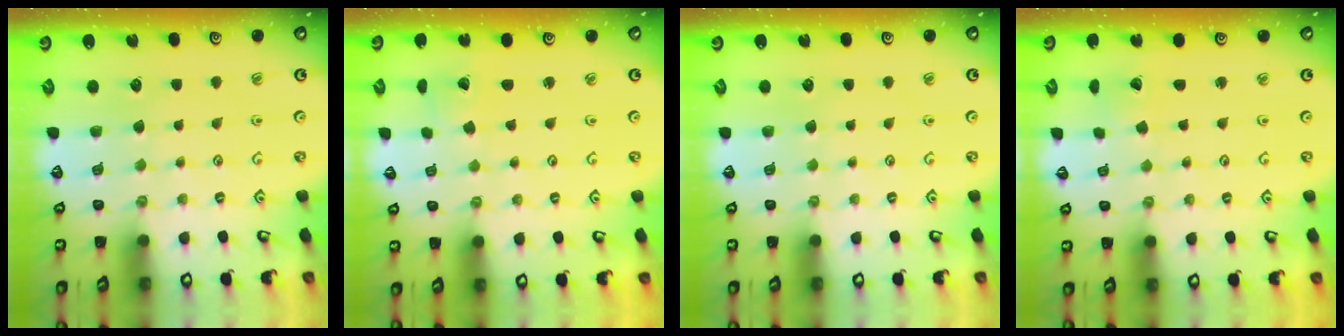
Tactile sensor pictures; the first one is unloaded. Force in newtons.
{"total": 1.3, "press": 1.3, "slide": 0.1}
{"total": 0.0}
{"total": 0.6, "press": 0.6, "slide": 0.1}